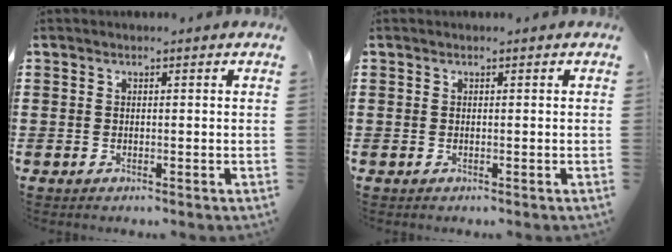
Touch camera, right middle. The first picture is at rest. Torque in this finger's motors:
{"motor_torque": [0.00, 0.00, 0.00, 0.00]}